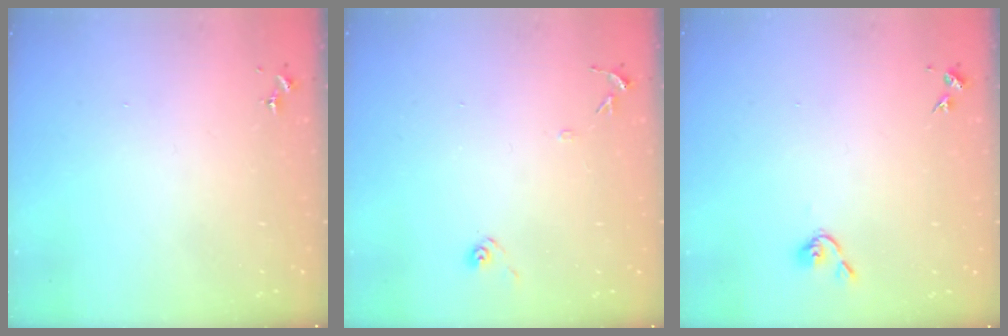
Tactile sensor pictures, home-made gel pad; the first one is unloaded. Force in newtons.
{"total": 7.3, "press": 7.3, "slide": 0.5}
{"total": 3.7, "press": 3.7, "slide": 0.7}